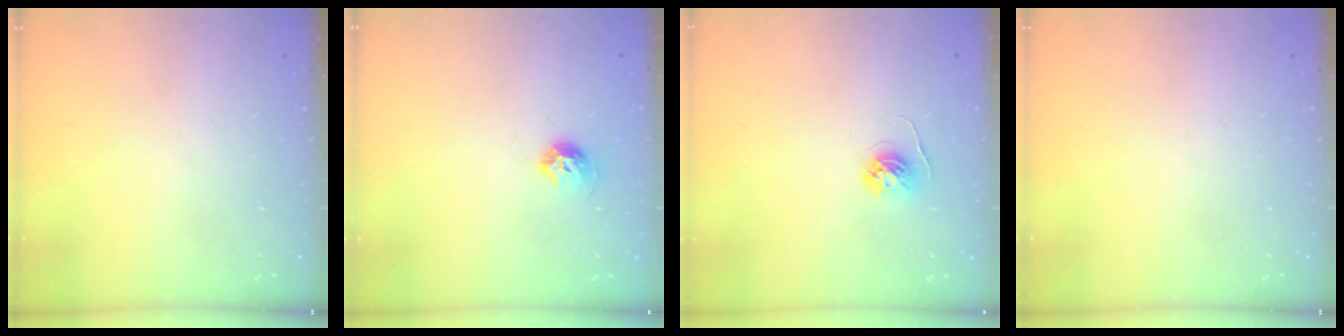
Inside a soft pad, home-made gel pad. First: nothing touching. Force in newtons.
{"total": 6.9, "press": 6.8, "slide": 1.1}
{"total": 4.8, "press": 4.7, "slide": 0.5}
{"total": 0.0}